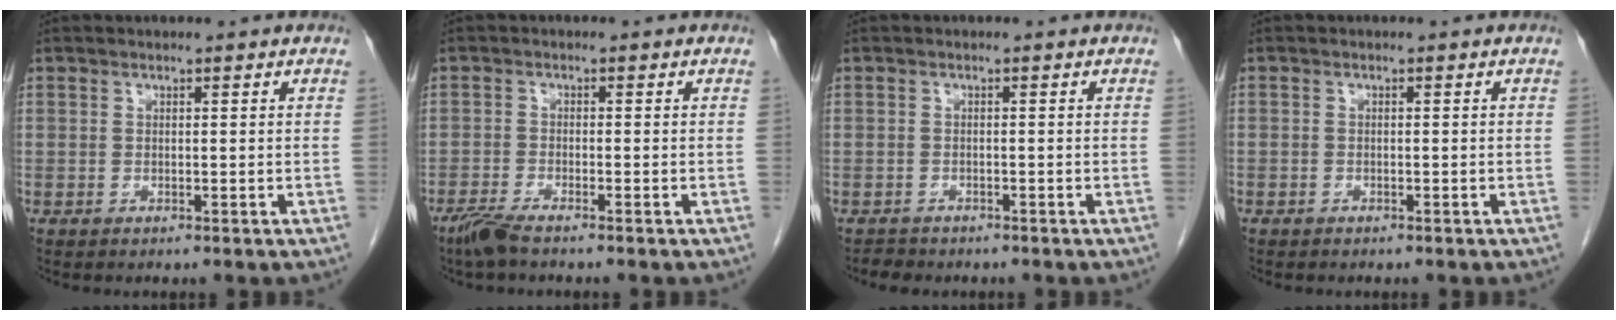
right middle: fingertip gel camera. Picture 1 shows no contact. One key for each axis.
{"total": 3.1, "fx": -2.5, "fy": 0.2, "fz": 1.8, "tx": -0.045, "ty": -0.007, "tz": -0.053}
{"total": 1.7, "fx": -1.5, "fy": 0.7, "fz": 0.2, "tx": -0.013, "ty": -0.003, "tz": -0.024}
{"total": 0.7, "fx": -0.5, "fy": 0.5, "fz": 0.0, "tx": -0.005, "ty": 0.003, "tz": -0.009}